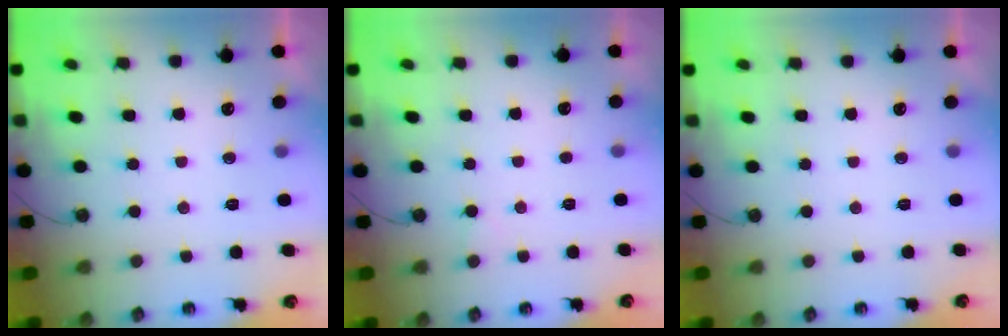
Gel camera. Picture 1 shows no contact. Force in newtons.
{"total": 4.9, "press": 4.9, "slide": 0.3}
{"total": 0.0}